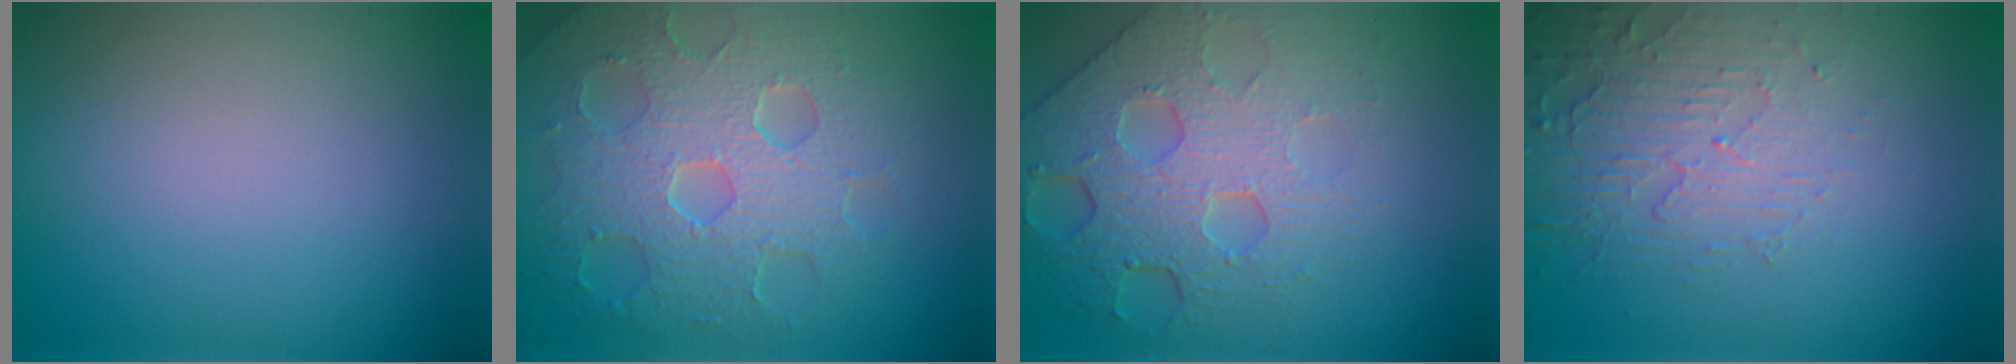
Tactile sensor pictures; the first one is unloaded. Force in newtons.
{"total": 8.5, "press": 6.1, "slide": 6.0}
{"total": 8.1, "press": 5.7, "slide": 5.8}
{"total": 5.0, "press": 3.3, "slide": 3.8}